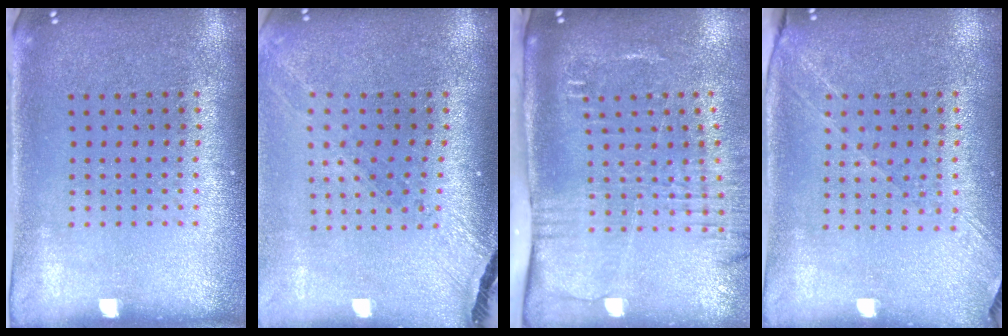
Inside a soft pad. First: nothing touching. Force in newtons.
{"total": 1.5, "press": 1.4, "slide": 0.3}
{"total": 2.8, "press": 2.1, "slide": 1.7}
{"total": 1.4, "press": 1.3, "slide": 0.6}